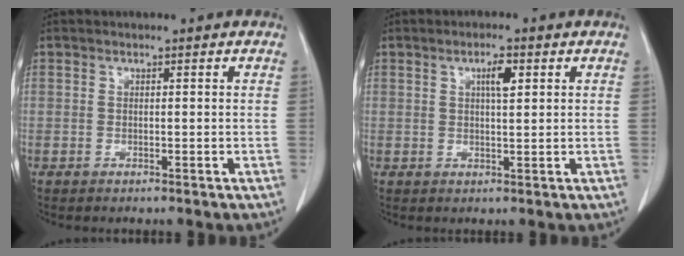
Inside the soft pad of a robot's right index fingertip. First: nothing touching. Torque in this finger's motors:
{"motor_torque": [0.25, -0.09, 0.06, 0.06]}